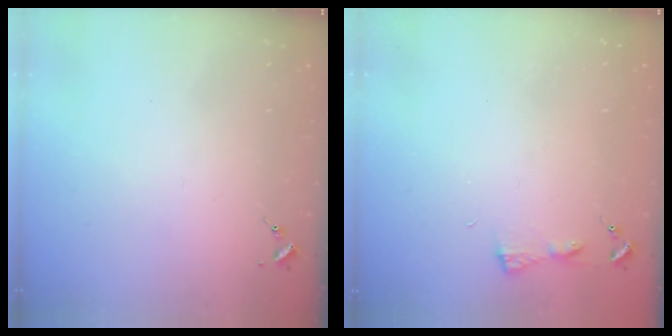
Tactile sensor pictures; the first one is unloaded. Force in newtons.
{"total": 3.2, "press": 3.1, "slide": 0.3}